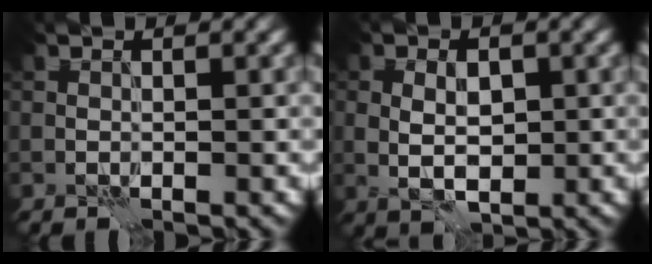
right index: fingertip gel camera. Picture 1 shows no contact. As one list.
[{"total": 3.2, "force": [0.1, 1.9, 2.6], "torque": [-0.047, 0.000, 0.002]}]